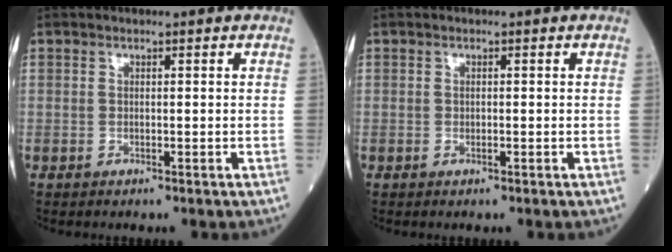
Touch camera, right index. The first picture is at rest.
{"total": 0.0}